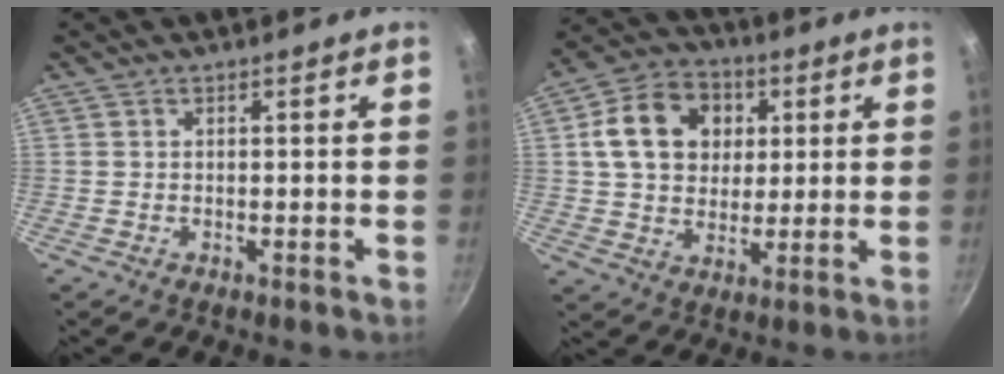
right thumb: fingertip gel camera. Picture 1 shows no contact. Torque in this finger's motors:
{"motor_torque": [0.08, 2.93, 1.31, -0.14, 0.11]}